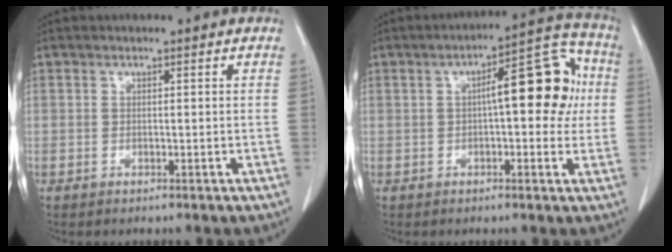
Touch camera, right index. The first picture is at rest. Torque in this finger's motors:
{"motor_torque": [0.99, 0.04, 0.50, 0.10]}